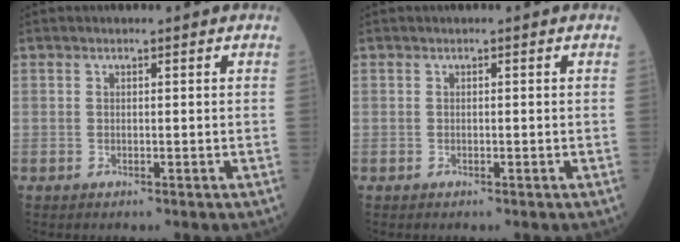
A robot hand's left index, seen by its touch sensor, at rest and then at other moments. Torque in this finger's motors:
{"motor_torque": [-0.05, 0.05, 0.00, 0.00]}